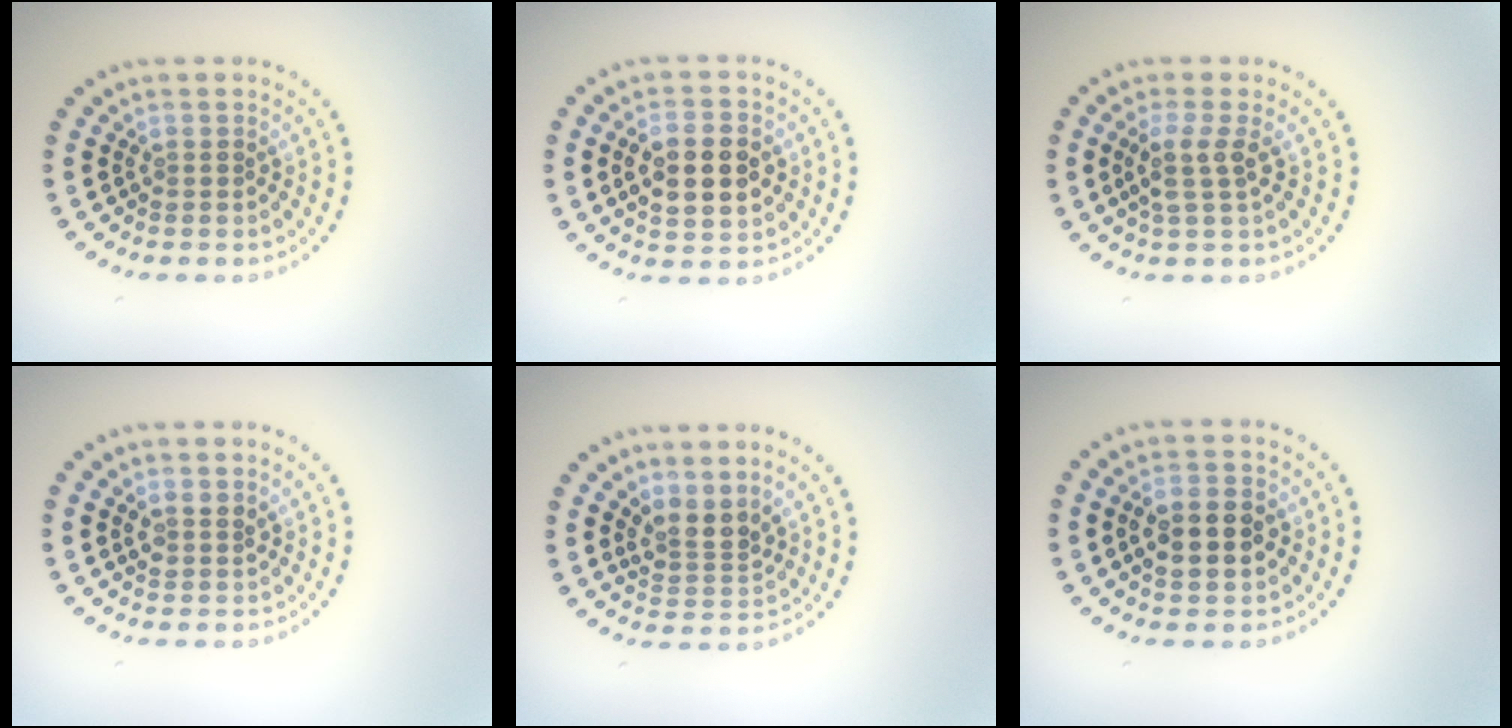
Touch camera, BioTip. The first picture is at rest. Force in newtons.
{"total": 5.3, "press": 5.3, "slide": 0.4}
{"total": 2.2, "press": 1.7, "slide": 1.4}
{"total": 1.3, "press": 1.2, "slide": 0.6}
{"total": 2.7, "press": 1.9, "slide": 1.9}
{"total": 4.0, "press": 4.0, "slide": 0.1}